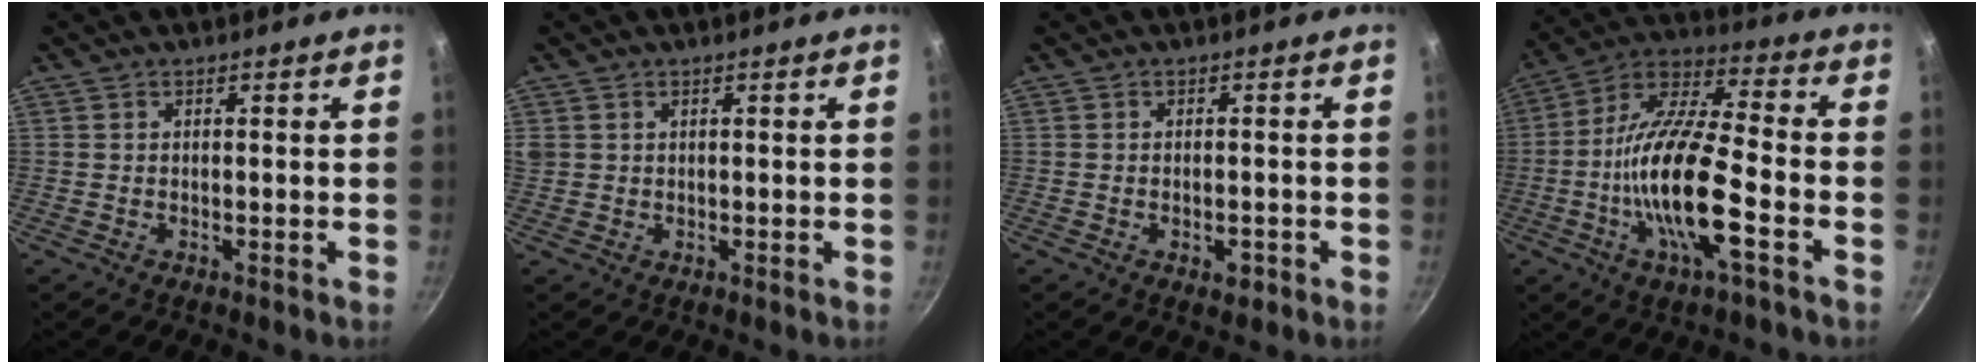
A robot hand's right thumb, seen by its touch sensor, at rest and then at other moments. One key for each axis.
{"total": 2.0, "fx": 0.8, "fy": 1.6, "fz": 0.8, "tx": -0.013, "ty": 0.005, "tz": 0.018}
{"total": 2.6, "fx": -1.1, "fy": 1.4, "fz": 1.8, "tx": -0.020, "ty": 0.006, "tz": -0.015}
{"total": 18.6, "fx": -5.3, "fy": 5.3, "fz": 17.0, "tx": -0.322, "ty": 0.031, "tz": -0.116}